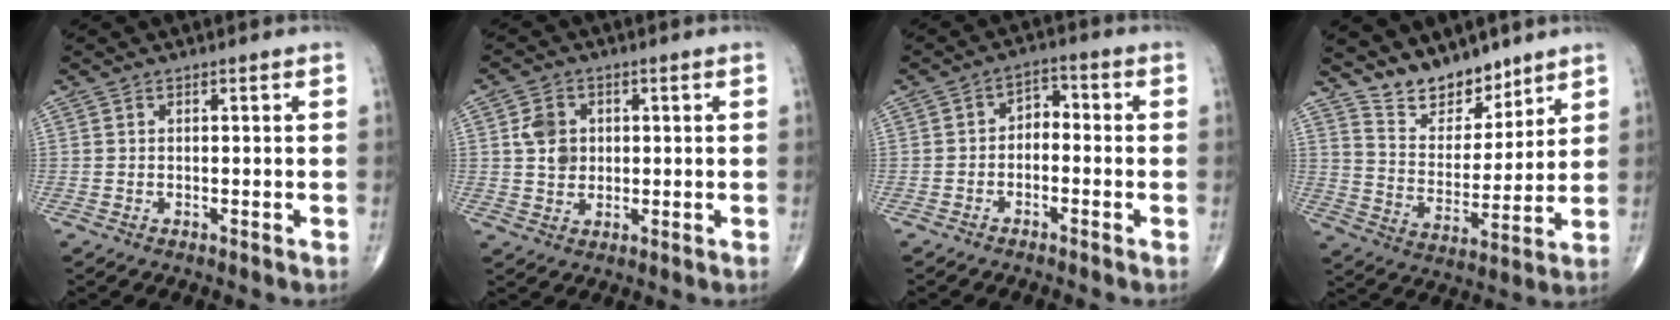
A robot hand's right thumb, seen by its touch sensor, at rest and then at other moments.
{"total": 5.4, "force": [1.0, 4.4, 2.9], "torque": [-0.032, -0.004, 0.018]}
{"total": 3.8, "force": [-1.0, 2.6, 2.6], "torque": [-0.025, 0.027, -0.028]}
{"total": 11.1, "force": [9.3, 5.0, 3.5], "torque": [-0.029, -0.071, 0.177]}